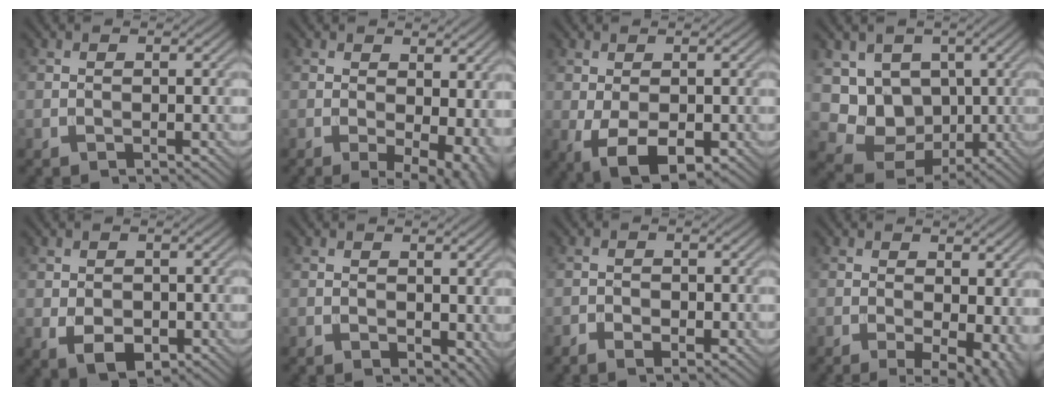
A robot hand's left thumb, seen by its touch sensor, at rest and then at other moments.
{"total": 6.7, "force": [0.2, 3.5, 5.8], "torque": [-0.076, -0.009, 0.008]}
{"total": 5.7, "force": [-1.9, 3.1, 4.5], "torque": [-0.099, -0.015, -0.026]}
{"total": 8.2, "force": [0.8, 7.1, 4.0], "torque": [-0.093, -0.029, 0.006]}
{"total": 3.7, "force": [-0.8, 2.6, 2.5], "torque": [-0.052, -0.013, -0.010]}
{"total": 3.2, "force": [0.6, 2.1, 2.3], "torque": [-0.037, -0.012, 0.017]}
{"total": 1.6, "force": [-0.8, 1.1, 0.9], "torque": [-0.016, -0.003, -0.016]}
{"total": 6.1, "force": [-0.2, 2.9, 5.3], "torque": [-0.076, -0.007, 0.003]}